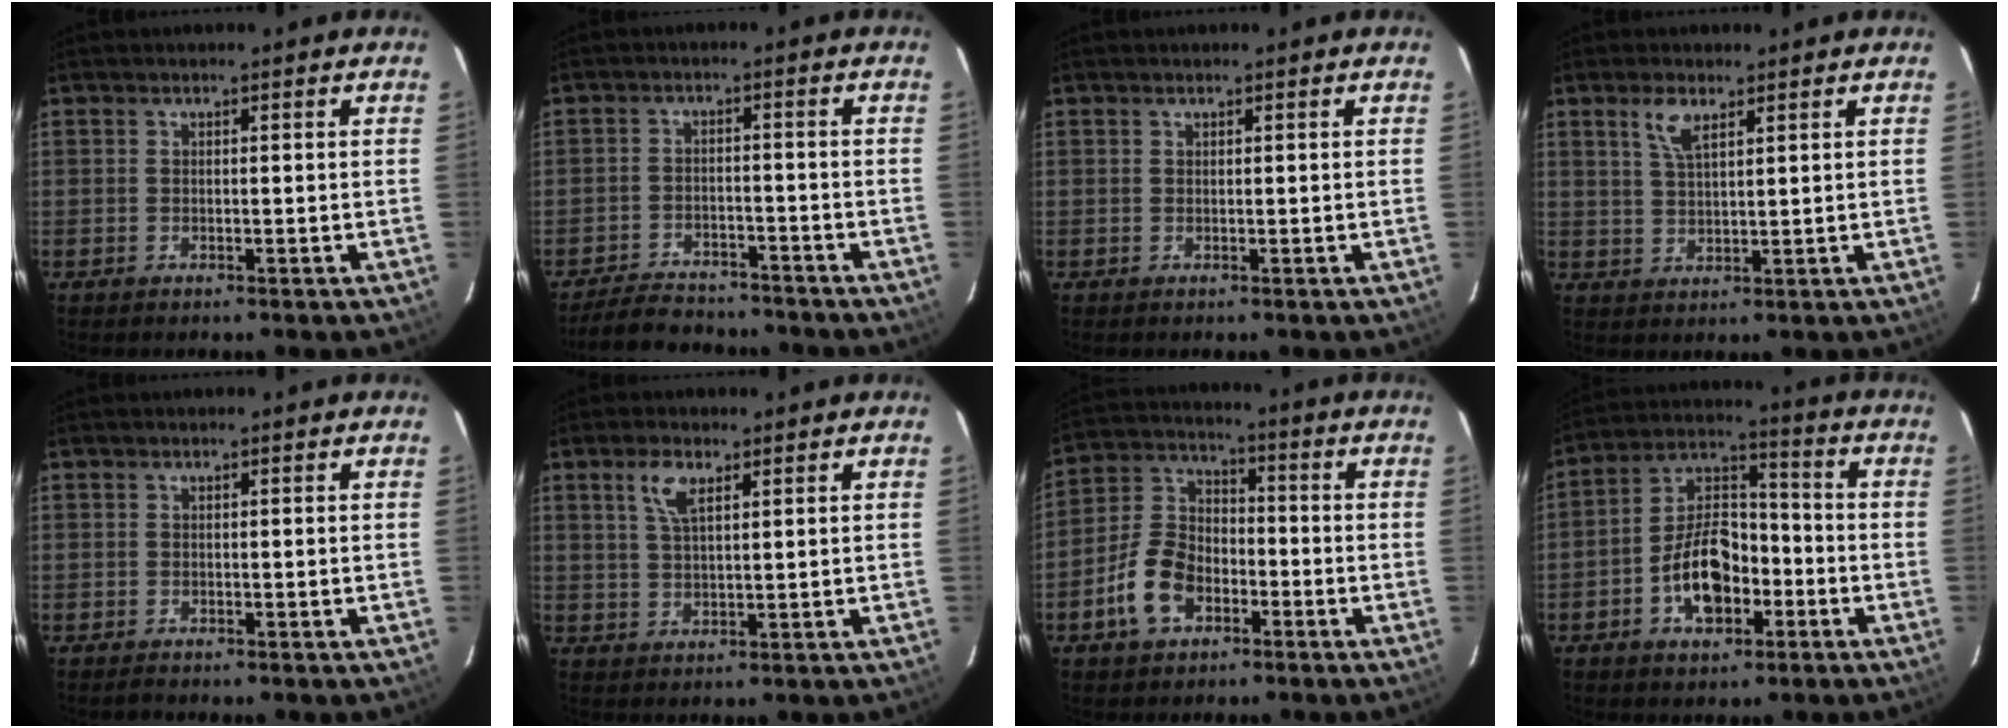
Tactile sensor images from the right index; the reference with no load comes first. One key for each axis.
{"total": 10.6, "fx": -9.4, "fy": 4.0, "fz": 3.0, "tx": -0.084, "ty": 0.007, "tz": -0.136}
{"total": 0.0}
{"total": 4.3, "fx": 2.6, "fy": 1.5, "fz": 3.1, "tx": -0.061, "ty": 0.004, "tz": 0.052}
{"total": 0.6, "fx": -0.5, "fy": 0.3, "fz": -0.1, "tx": -0.001, "ty": -0.001, "tz": -0.011}
{"total": 4.5, "fx": 2.4, "fy": 1.7, "fz": 3.4, "tx": -0.067, "ty": 0.007, "tz": 0.048}
{"total": 10.6, "fx": -5.2, "fy": 6.7, "fz": 6.2, "tx": -0.133, "ty": 0.022, "tz": -0.097}
{"total": 12.3, "fx": -4.8, "fy": 7.1, "fz": 8.9, "tx": -0.171, "ty": 0.028, "tz": -0.075}